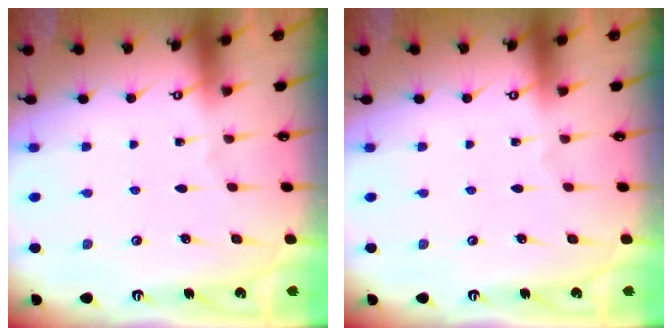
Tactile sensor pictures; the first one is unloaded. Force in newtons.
{"total": 0.0}